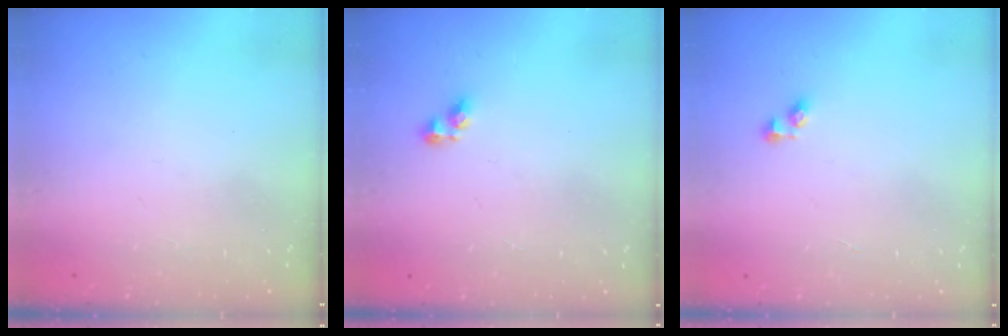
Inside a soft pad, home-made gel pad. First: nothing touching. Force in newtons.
{"total": 5.1, "press": 5.1, "slide": 0.3}
{"total": 2.0, "press": 2.0, "slide": 0.3}